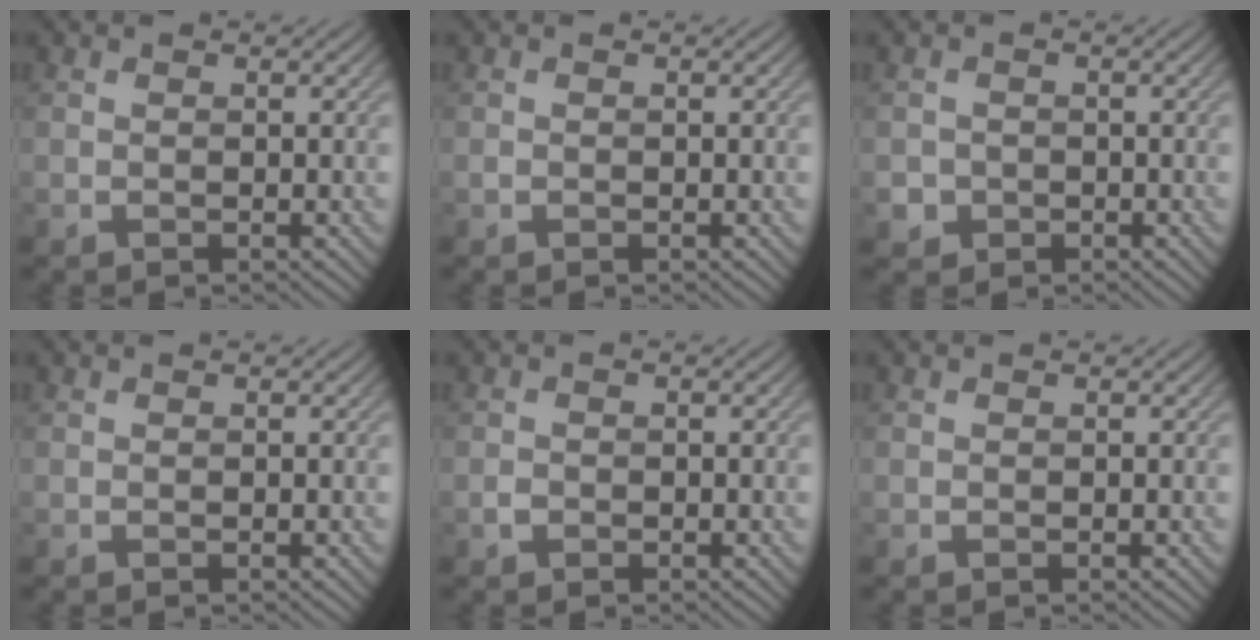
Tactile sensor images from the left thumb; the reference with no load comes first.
{"total": 0.0}
{"total": 1.9, "force": [-0.8, 1.8, 0.3], "torque": [-0.001, -0.004, -0.016]}
{"total": 0.0}
{"total": 0.8, "force": [-0.5, 0.6, 0.3], "torque": [-0.007, -0.001, -0.011]}
{"total": 0.0}